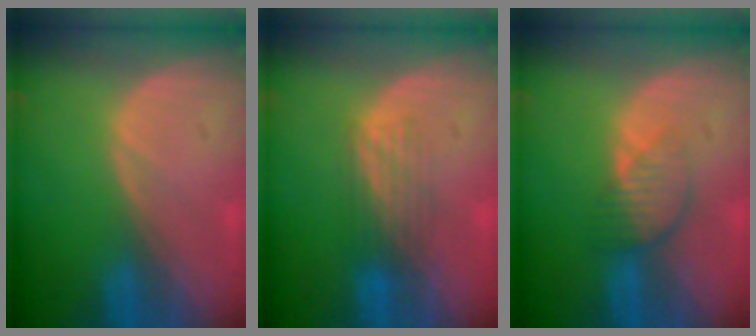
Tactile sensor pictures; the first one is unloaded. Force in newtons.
{"total": 3.5, "press": 3.5, "slide": 0.0}
{"total": 4.0, "press": 3.6, "slide": 1.9}